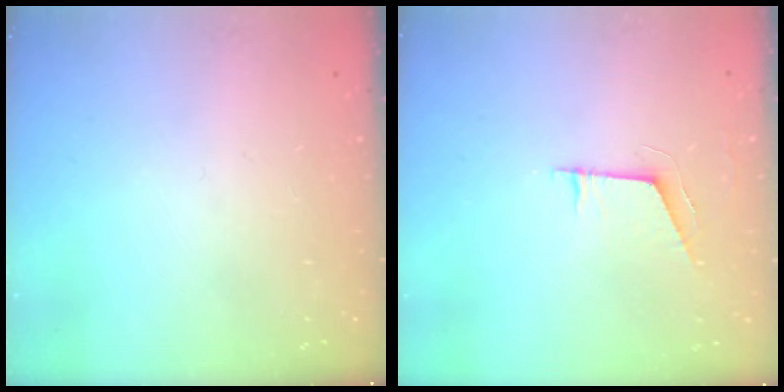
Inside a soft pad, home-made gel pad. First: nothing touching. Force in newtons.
{"total": 5.1, "press": 5.0, "slide": 0.7}